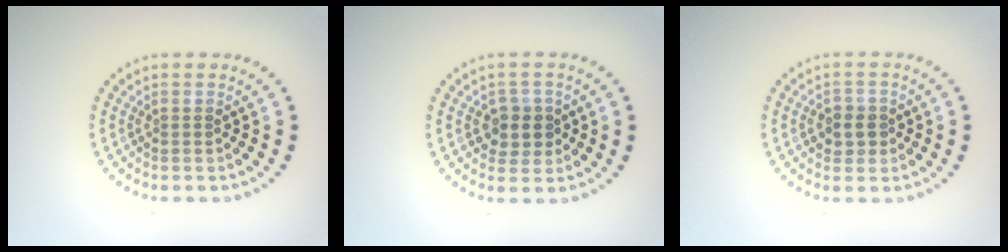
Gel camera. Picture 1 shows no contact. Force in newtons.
{"total": 2.5, "press": 2.4, "slide": 0.9}
{"total": 2.0, "press": 1.9, "slide": 0.7}